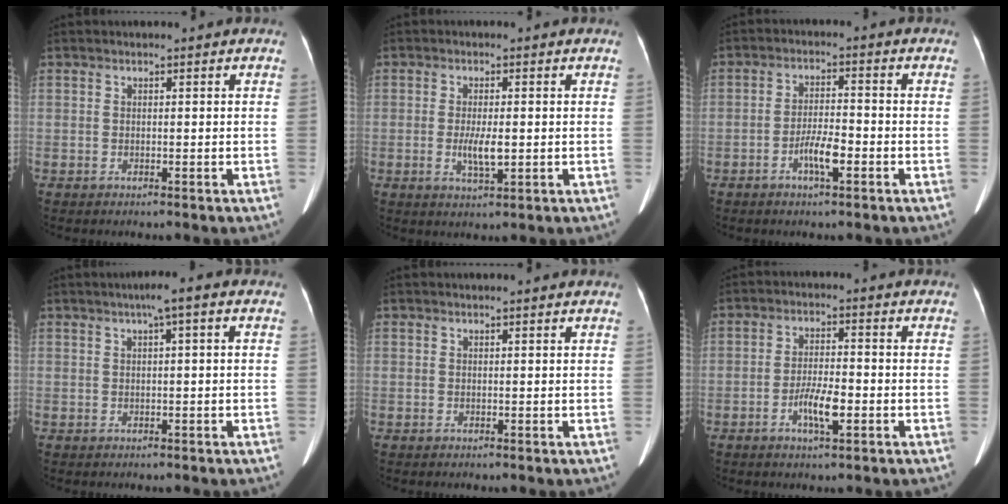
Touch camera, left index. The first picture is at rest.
{"total": 3.6, "force": [-0.4, 0.9, 3.5], "torque": [-0.069, -0.005, -0.006]}
{"total": 4.4, "force": [-2.2, 0.8, 3.8], "torque": [-0.073, 0.001, -0.042]}
{"total": 2.9, "force": [1.0, 0.1, 2.7], "torque": [-0.042, 0.012, 0.015]}
{"total": 2.0, "force": [1.8, 0.1, 0.7], "torque": [-0.011, 0.013, 0.020]}
{"total": 5.0, "force": [-2.0, 1.0, 4.5], "torque": [-0.086, -0.001, -0.035]}